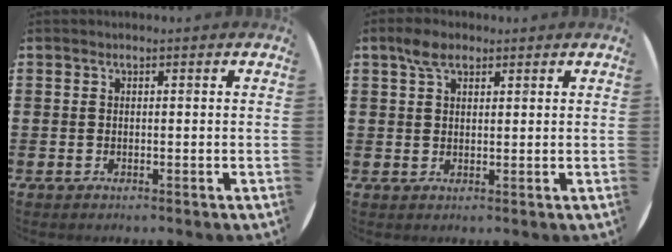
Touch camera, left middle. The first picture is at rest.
{"total": 3.6, "force": [2.5, 1.8, 1.9], "torque": [-0.034, 0.005, 0.044]}